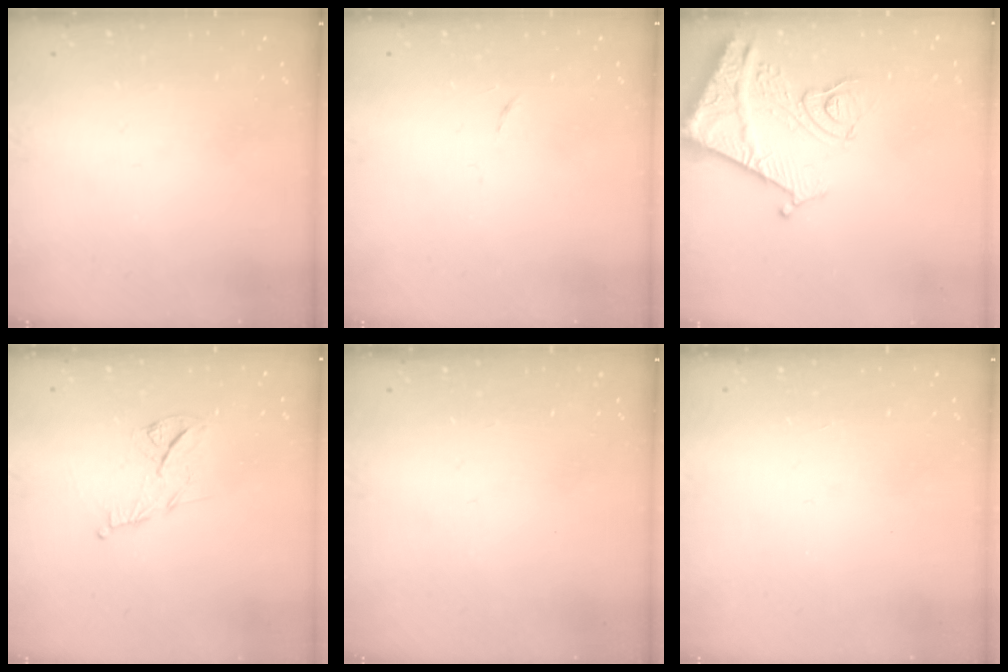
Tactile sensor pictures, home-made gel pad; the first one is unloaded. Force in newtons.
{"total": 2.6, "press": 2.6, "slide": 0.4}
{"total": 13.8, "press": 13.8, "slide": 1.4}
{"total": 8.6, "press": 8.6, "slide": 0.7}
{"total": 0.0}
{"total": 1.6, "press": 1.6, "slide": 0.1}